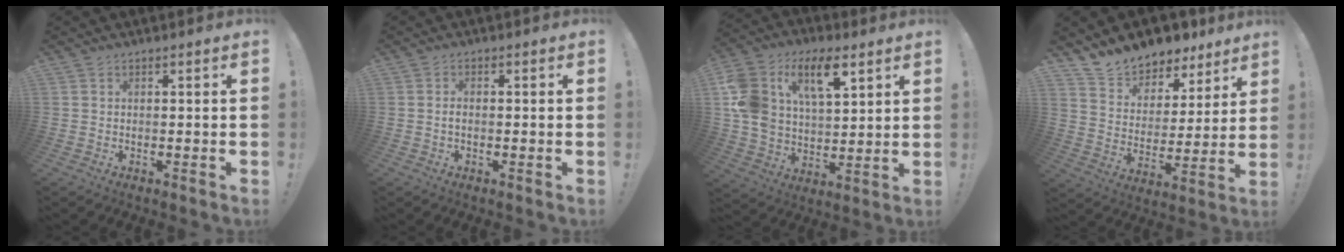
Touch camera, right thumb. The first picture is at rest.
{"total": 1.5, "force": [-0.6, 0.6, 1.2], "torque": [-0.027, 0.007, -0.011]}
{"total": 17.5, "force": [8.4, 10.7, 11.0], "torque": [-0.217, -0.033, 0.151]}
{"total": 10.3, "force": [9.5, 3.9, 0.5], "torque": [-0.031, -0.088, 0.174]}